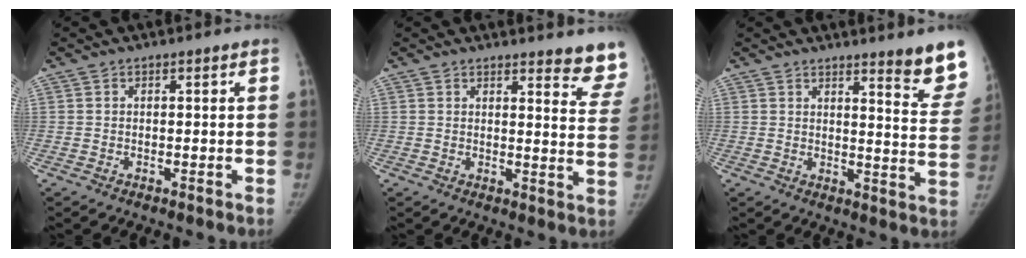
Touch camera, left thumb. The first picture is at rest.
{"total": 9.6, "force": [9.1, 1.8, 2.4], "torque": [0.013, -0.081, 0.077]}
{"total": 10.3, "force": [8.2, 1.1, 6.1], "torque": [-0.044, -0.064, 0.092]}